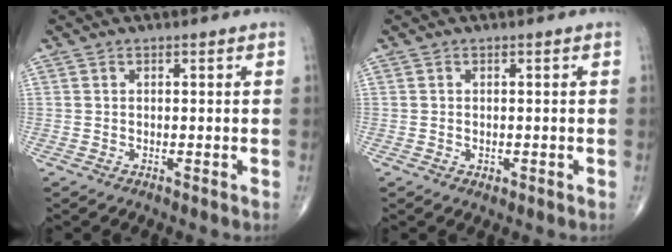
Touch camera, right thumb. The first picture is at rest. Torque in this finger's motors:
{"motor_torque": [0.05, 0.02, -0.01, 0.34, 0.04]}